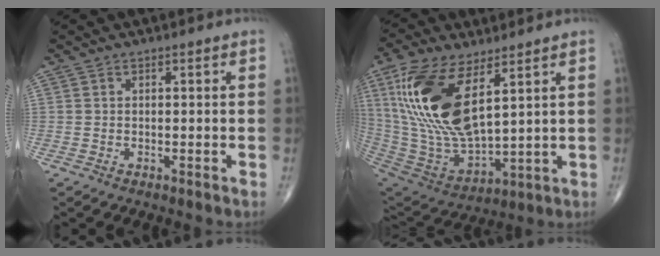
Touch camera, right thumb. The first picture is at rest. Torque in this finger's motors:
{"motor_torque": [0.35, 4.49, 2.02, 0.75, 0.26]}